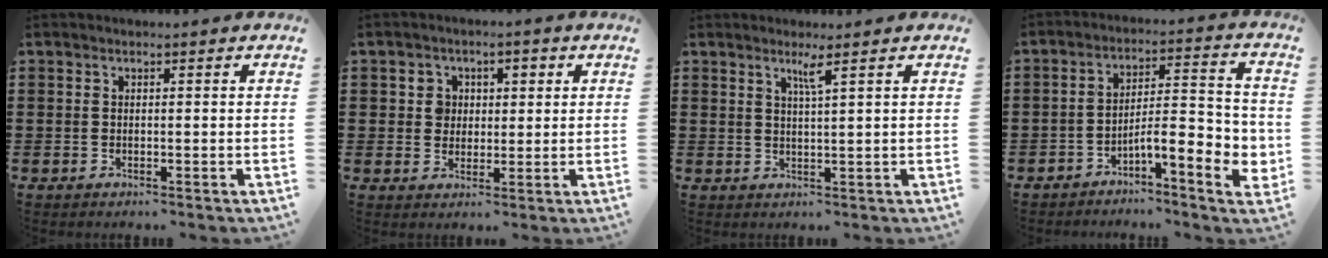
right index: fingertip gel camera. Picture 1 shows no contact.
{"total": 3.4, "force": [0.6, 3.0, 1.4], "torque": [-0.042, 0.010, 0.006]}
{"total": 2.3, "force": [1.5, -0.4, 1.8], "torque": [-0.036, -0.006, 0.024]}
{"total": 8.2, "force": [-3.9, 2.1, 7.0], "torque": [-0.100, -0.015, -0.072]}